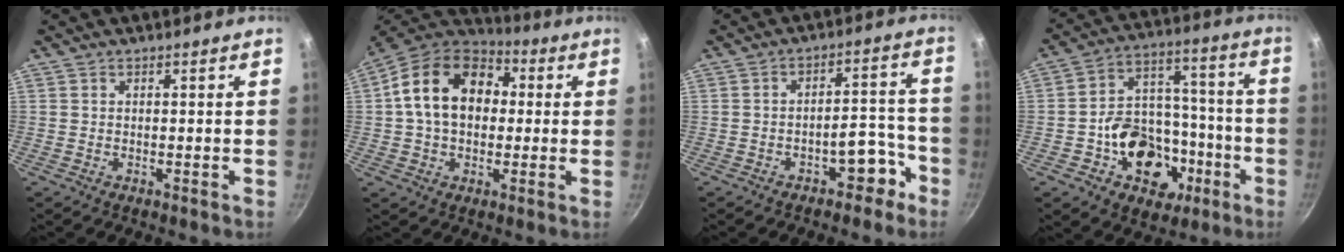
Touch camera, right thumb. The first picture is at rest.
{"total": 17.6, "force": [2.5, 12.8, 11.9], "torque": [-0.177, 0.032, 0.025]}
{"total": 7.1, "force": [-4.2, 3.7, 4.3], "torque": [-0.016, 0.066, -0.041]}
{"total": 17.7, "force": [-6.1, 13.5, 9.7], "torque": [-0.112, 0.060, -0.083]}